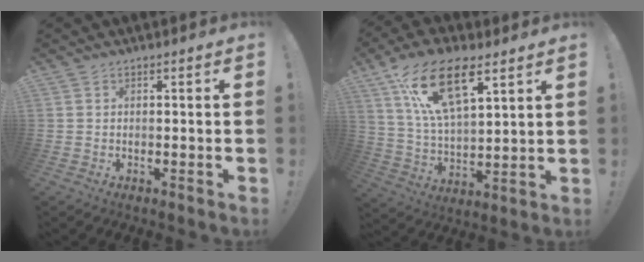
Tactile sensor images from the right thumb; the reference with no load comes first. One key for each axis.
{"total": 18.2, "fx": 9.9, "fy": 8.1, "fz": 12.9, "tx": -0.245, "ty": -0.041, "tz": 0.173}